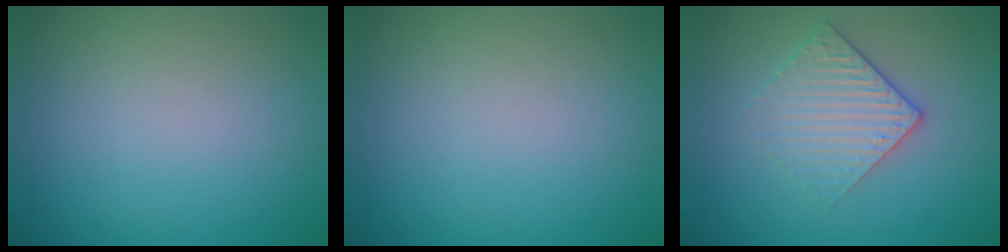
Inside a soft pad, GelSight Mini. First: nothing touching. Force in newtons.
{"total": 0.0}
{"total": 3.0, "press": 2.7, "slide": 1.3}